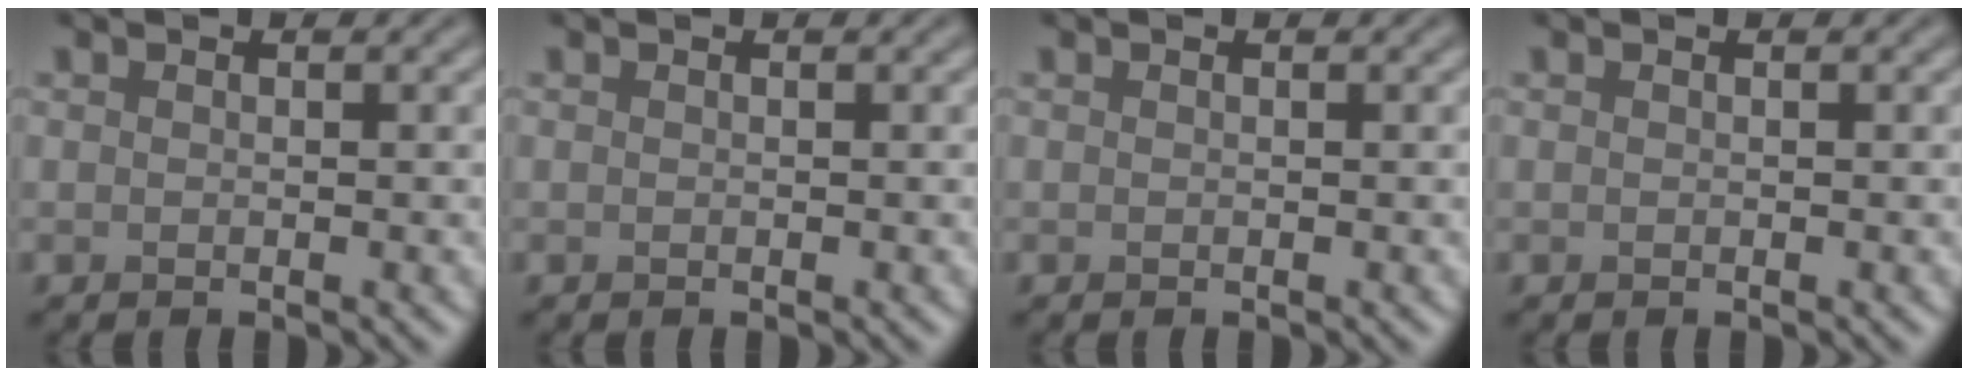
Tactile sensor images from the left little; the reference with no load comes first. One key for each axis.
{"total": 0.0}
{"total": 0.0}
{"total": 0.0}